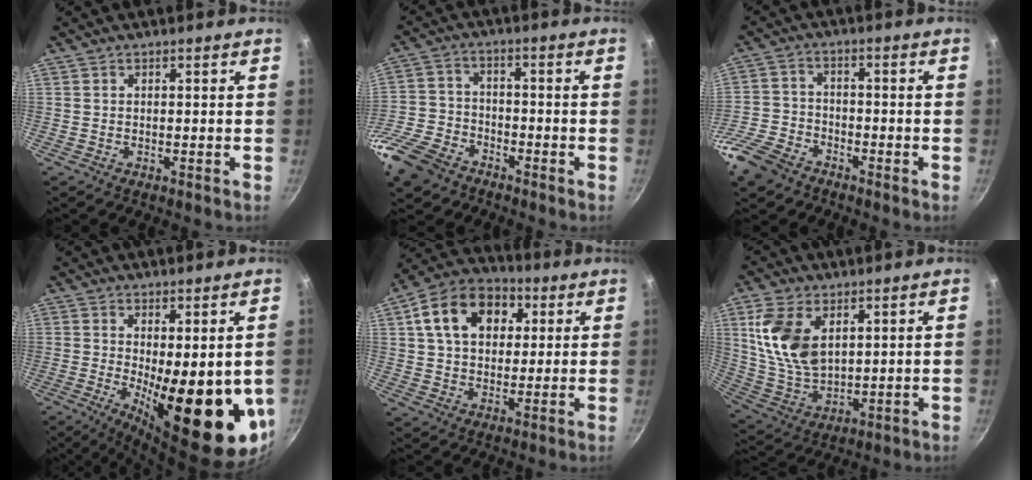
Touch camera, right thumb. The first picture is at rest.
{"total": 12.1, "force": [-7.7, 7.5, 5.5], "torque": [-0.113, 0.043, -0.158]}
{"total": 9.2, "force": [-6.0, 5.6, 4.1], "torque": [-0.077, 0.040, -0.126]}
{"total": 19.1, "force": [-2.1, 6.7, 17.8], "torque": [-0.221, -0.036, -0.014]}
{"total": 15.2, "force": [4.7, 10.9, 9.5], "torque": [-0.140, 0.016, 0.064]}
{"total": 13.4, "force": [4.6, 8.0, 9.7], "torque": [-0.179, -0.025, 0.102]}